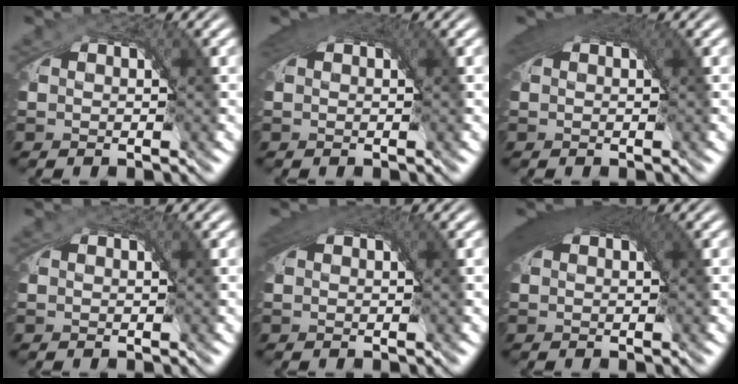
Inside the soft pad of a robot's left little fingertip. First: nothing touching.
{"total": 1.8, "force": [0.6, 0.4, 1.7], "torque": [-0.015, -0.002, 0.009]}
{"total": 2.6, "force": [0.8, 0.8, 2.3], "torque": [-0.025, 0.001, 0.011]}
{"total": 0.0}
{"total": 1.7, "force": [0.3, 0.5, 1.6], "torque": [-0.020, -0.003, 0.006]}
{"total": 4.9, "force": [1.5, 1.7, 4.3], "torque": [-0.053, 0.012, 0.018]}